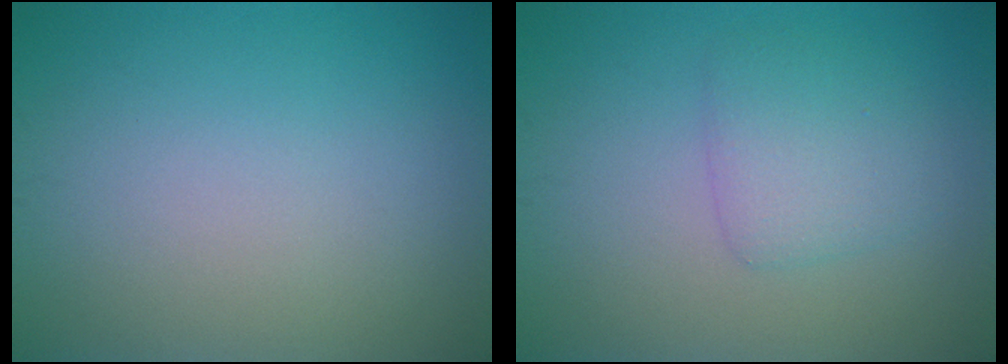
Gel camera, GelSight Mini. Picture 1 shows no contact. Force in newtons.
{"total": 2.7, "press": 2.7, "slide": 0.1}